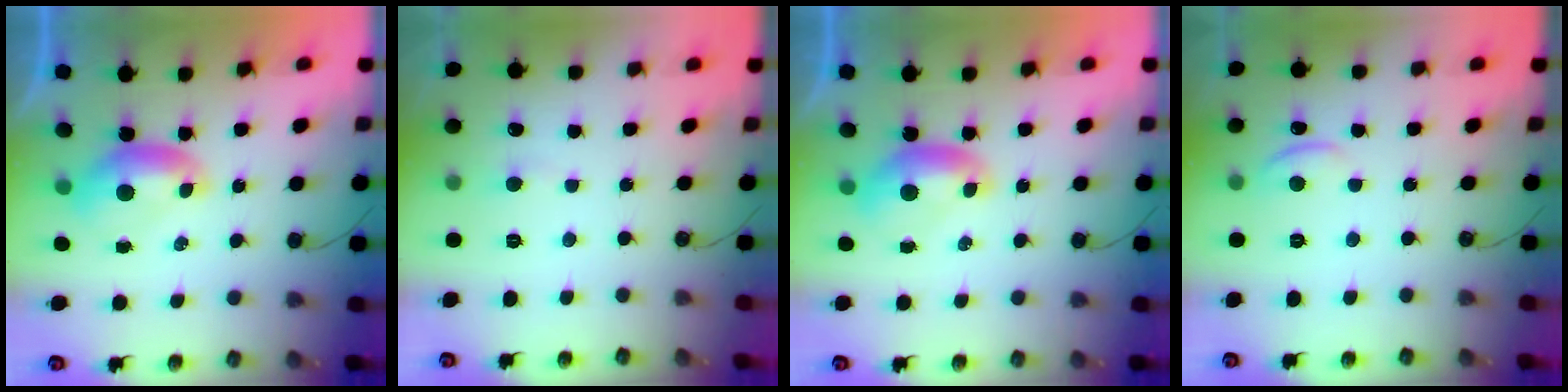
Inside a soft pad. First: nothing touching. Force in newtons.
{"total": 1.0, "press": 0.9, "slide": 0.5}
{"total": 0.0}
{"total": 1.3, "press": 1.1, "slide": 0.5}